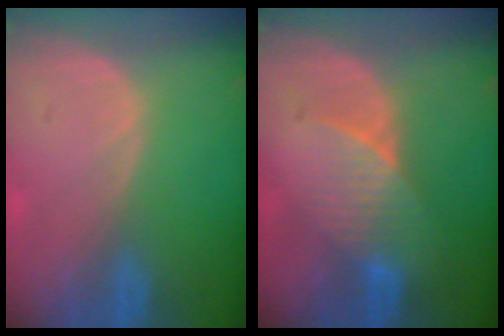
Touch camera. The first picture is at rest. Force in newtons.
{"total": 5.2, "press": 5.1, "slide": 1.3}